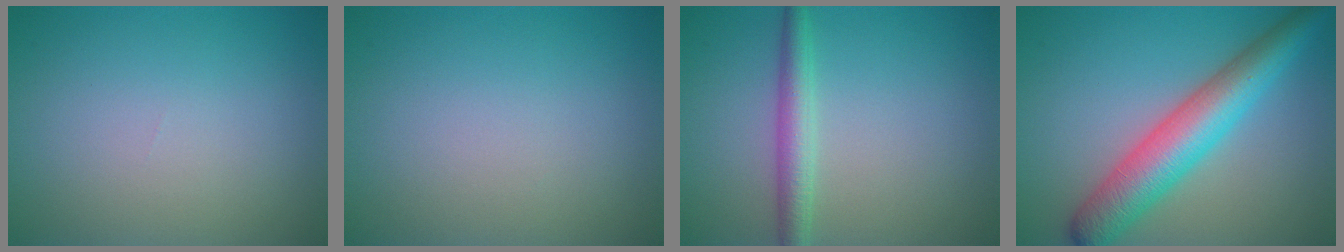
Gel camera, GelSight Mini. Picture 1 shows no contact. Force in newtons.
{"total": 0.0}
{"total": 2.8, "press": 2.8, "slide": 0.0}
{"total": 7.1, "press": 7.1, "slide": 0.1}